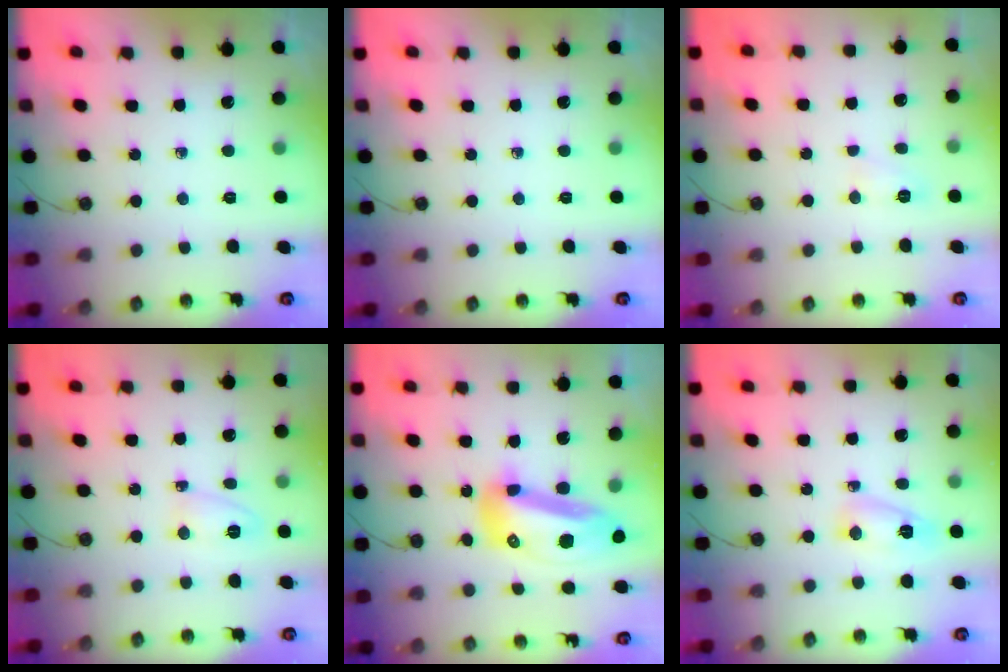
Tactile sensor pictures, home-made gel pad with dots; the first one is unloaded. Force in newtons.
{"total": 0.0}
{"total": 6.0, "press": 5.9, "slide": 0.8}
{"total": 3.7, "press": 3.6, "slide": 0.9}
{"total": 16.2, "press": 16.1, "slide": 1.9}
{"total": 5.0, "press": 5.0, "slide": 0.4}